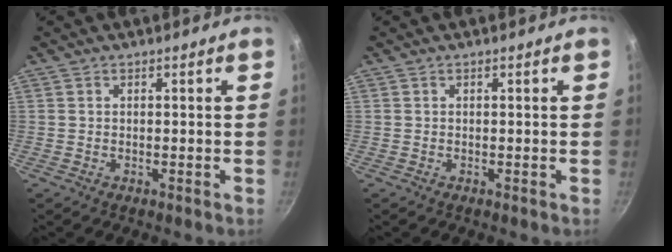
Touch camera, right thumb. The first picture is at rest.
{"total": 0.0}